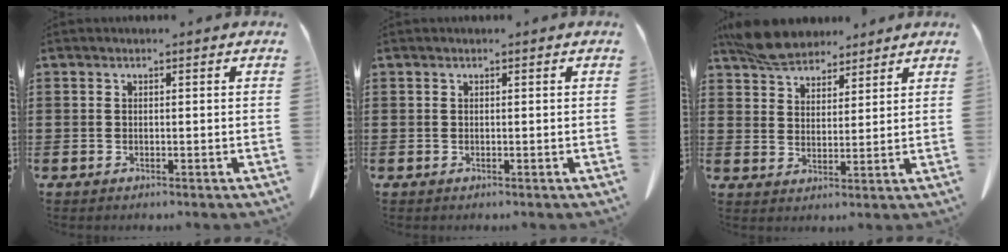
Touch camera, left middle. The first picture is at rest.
{"total": 0.0}
{"total": 6.8, "force": [6.1, 2.3, 1.8], "torque": [-0.055, -0.009, 0.120]}